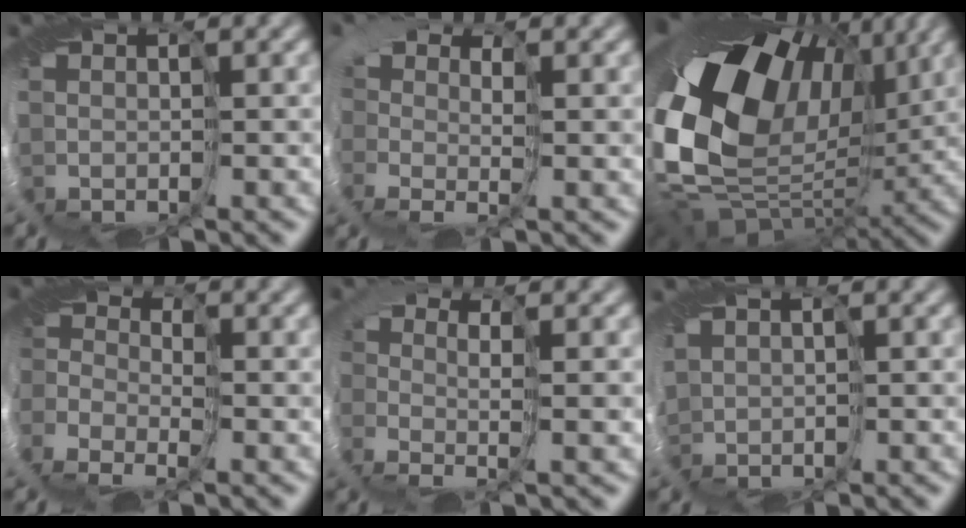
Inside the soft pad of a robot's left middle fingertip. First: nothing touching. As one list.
[{"total": 0.7, "force": [0.3, -0.3, 0.6], "torque": [0.004, -0.012, -0.007]}, {"total": 16.0, "force": [2.9, 11.7, 10.5], "torque": [-0.197, 0.000, 0.042]}, {"total": 4.1, "force": [-3.0, 2.6, 1.2], "torque": [0.018, -0.014, -0.074]}, {"total": 1.2, "force": [-0.4, -1.0, 0.4], "torque": [0.010, -0.014, -0.019]}, {"total": 0.6, "force": [-0.2, 0.6, 0.1], "torque": [-0.003, -0.009, -0.008]}]